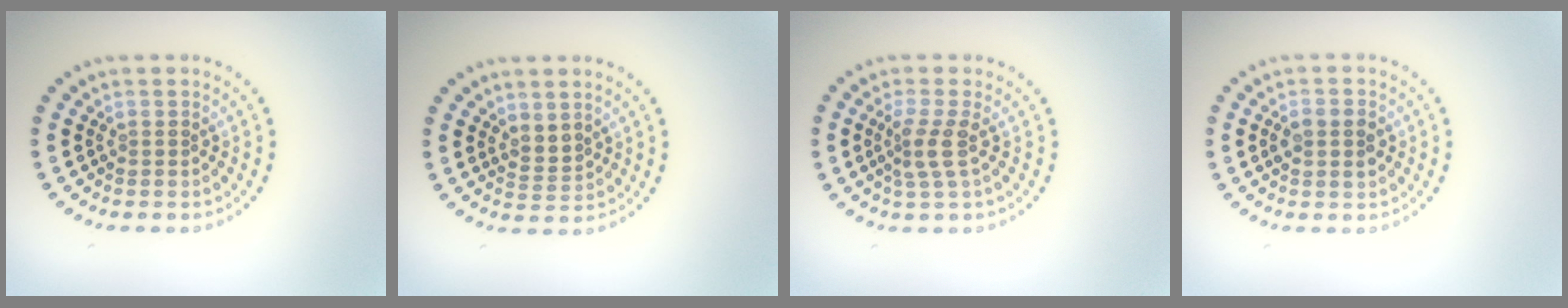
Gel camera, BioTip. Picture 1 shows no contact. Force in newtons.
{"total": 1.7, "press": 1.4, "slide": 1.0}
{"total": 2.3, "press": 1.7, "slide": 1.6}
{"total": 2.1, "press": 2.1, "slide": 0.1}